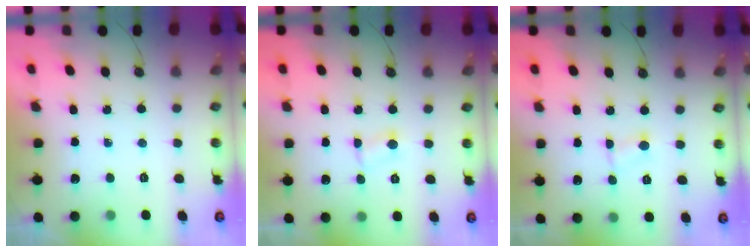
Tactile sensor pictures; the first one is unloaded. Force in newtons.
{"total": 2.5, "press": 2.4, "slide": 0.8}
{"total": 1.4, "press": 1.3, "slide": 0.3}